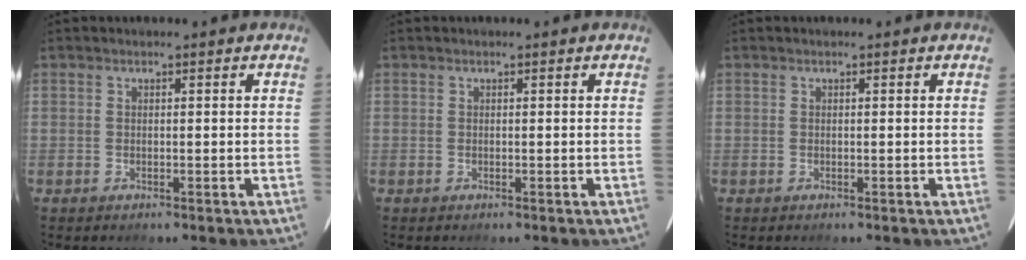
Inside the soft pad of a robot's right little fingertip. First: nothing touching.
{"total": 0.0}
{"total": 0.0}